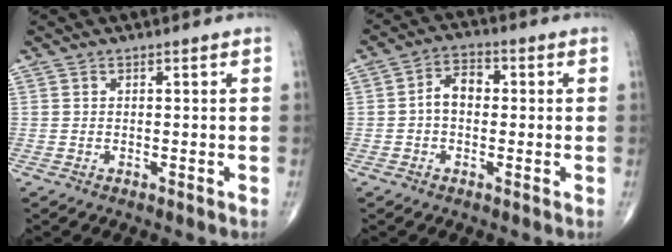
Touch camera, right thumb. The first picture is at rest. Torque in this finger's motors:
{"motor_torque": [0.77, 0.82, 0.56, -0.01, 0.00]}